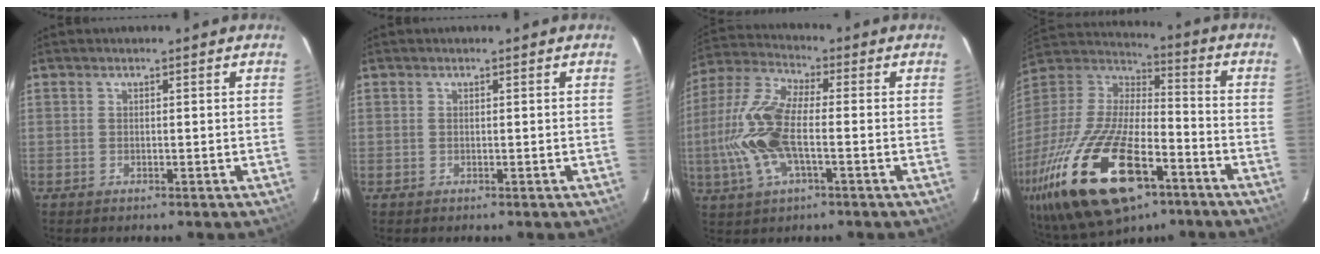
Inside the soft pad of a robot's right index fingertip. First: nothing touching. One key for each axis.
{"total": 0.0}
{"total": 14.3, "fx": -2.5, "fy": 5.3, "fz": 13.0, "tx": -0.288, "ty": 0.004, "tz": -0.056}
{"total": 32.6, "fx": -17.0, "fy": 14.1, "fz": 24.0, "tx": -0.501, "ty": -0.049, "tz": -0.286}